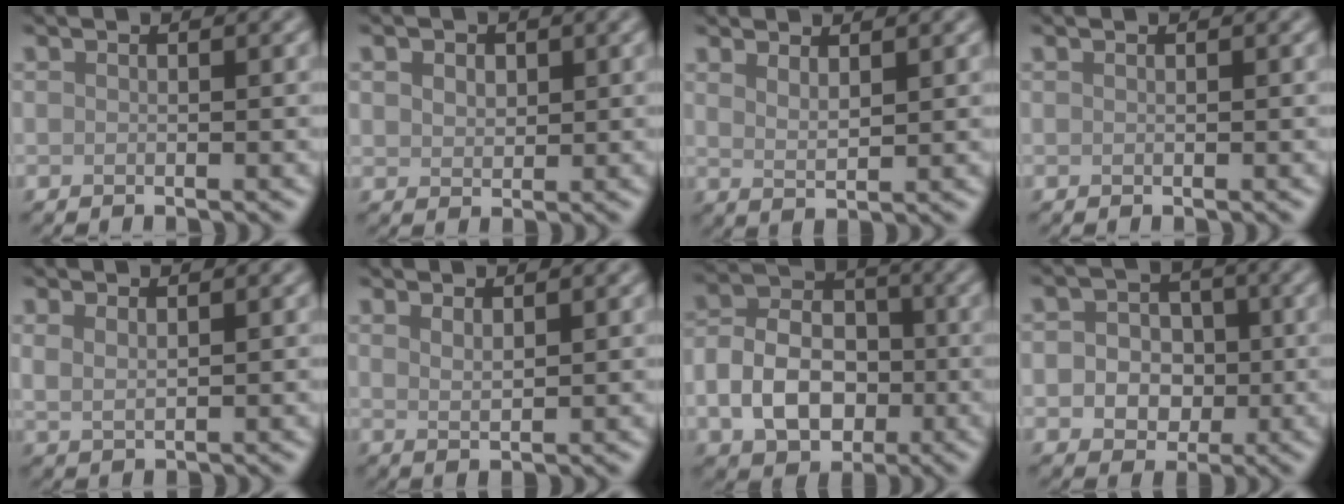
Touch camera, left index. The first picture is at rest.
{"total": 2.6, "force": [1.4, 1.8, 1.2], "torque": [-0.026, 0.012, 0.016]}
{"total": 1.9, "force": [1.4, 0.5, 1.2], "torque": [-0.019, -0.006, 0.026]}
{"total": 0.0}
{"total": 1.5, "force": [1.0, 0.5, 1.0], "torque": [-0.022, -0.006, 0.023]}
{"total": 1.5, "force": [1.1, 0.4, 1.0], "torque": [-0.017, -0.004, 0.020]}
{"total": 6.8, "force": [-1.6, 5.0, 4.3], "torque": [-0.081, 0.003, -0.037]}
{"total": 4.7, "force": [-0.3, 4.0, 2.4], "torque": [-0.020, 0.006, -0.018]}